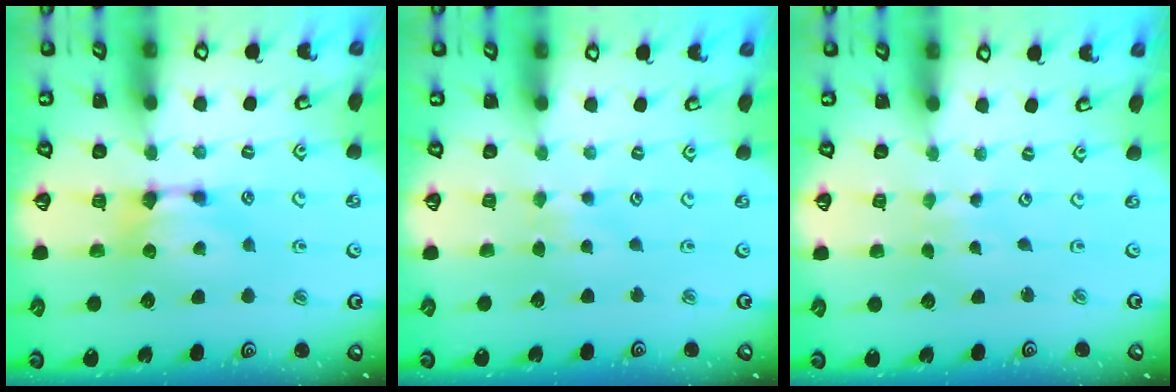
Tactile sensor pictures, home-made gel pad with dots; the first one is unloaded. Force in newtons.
{"total": 2.6, "press": 2.5, "slide": 0.3}
{"total": 5.7, "press": 5.7, "slide": 0.2}